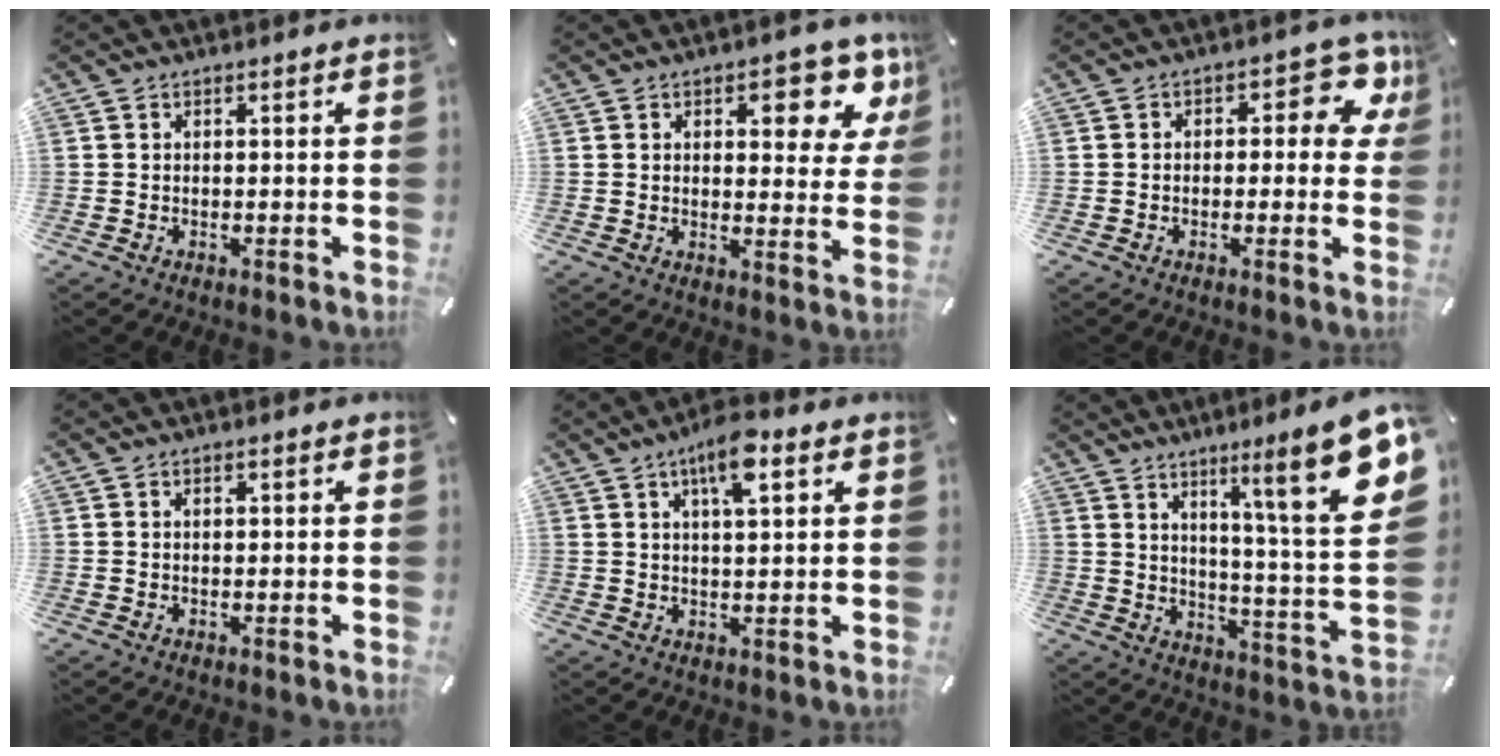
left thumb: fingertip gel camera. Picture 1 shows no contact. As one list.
[{"total": 9.2, "force": [4.9, 4.3, 6.4], "torque": [-0.070, -0.027, 0.077]}, {"total": 8.2, "force": [2.7, 4.6, 6.2], "torque": [-0.075, -0.011, 0.040]}, {"total": 0.9, "force": [0.4, 0.5, 0.7], "torque": [-0.014, 0.004, 0.005]}, {"total": 8.5, "force": [4.5, 2.7, 6.6], "torque": [-0.114, -0.001, 0.074]}, {"total": 18.6, "force": [10.4, 1.9, 15.3], "torque": [-0.220, -0.084, 0.148]}]